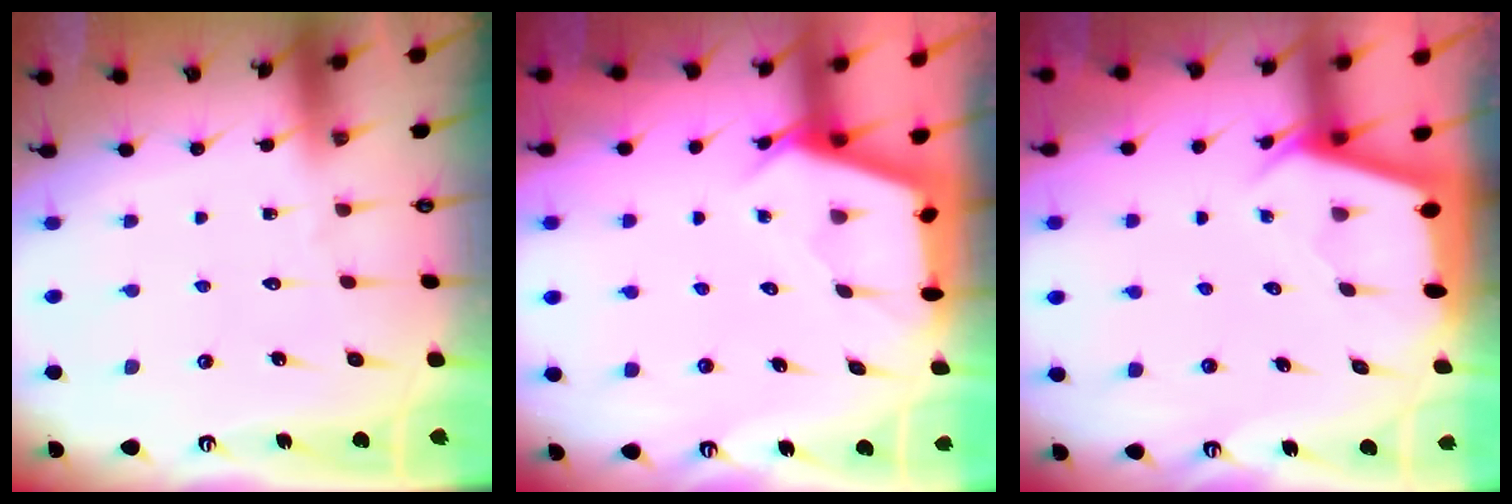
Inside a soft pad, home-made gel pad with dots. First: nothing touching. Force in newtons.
{"total": 2.9, "press": 2.9, "slide": 0.4}
{"total": 3.4, "press": 3.4, "slide": 0.2}